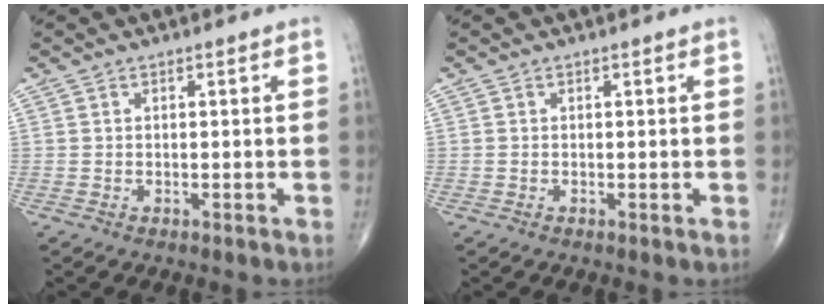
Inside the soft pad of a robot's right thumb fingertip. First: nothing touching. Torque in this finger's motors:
{"motor_torque": [0.03, -0.03, -0.14, -0.37, 0.00]}